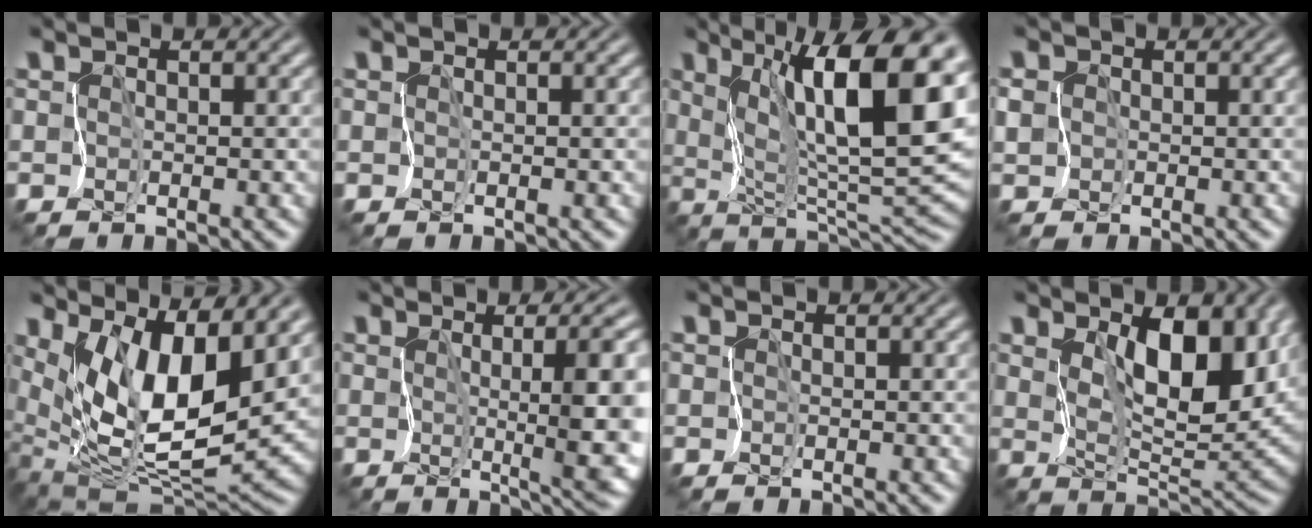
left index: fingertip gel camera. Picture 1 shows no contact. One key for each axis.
{"total": 0.0}
{"total": 12.1, "fx": 4.6, "fy": 3.8, "fz": 10.6, "tx": -0.153, "ty": -0.003, "tz": 0.079}
{"total": 2.0, "fx": -0.4, "fy": 1.9, "fz": 0.5, "tx": -0.008, "ty": 0.001, "tz": -0.007}
{"total": 11.1, "fx": 4.5, "fy": 3.9, "fz": 9.4, "tx": -0.165, "ty": -0.015, "tz": 0.082}
{"total": 7.8, "fx": 0.9, "fy": 1.3, "fz": 7.6, "tx": -0.104, "ty": -0.011, "tz": 0.021}
{"total": 0.0}
{"total": 7.2, "fx": 2.7, "fy": 3.1, "fz": 6.0, "tx": -0.095, "ty": -0.014, "tz": 0.045}